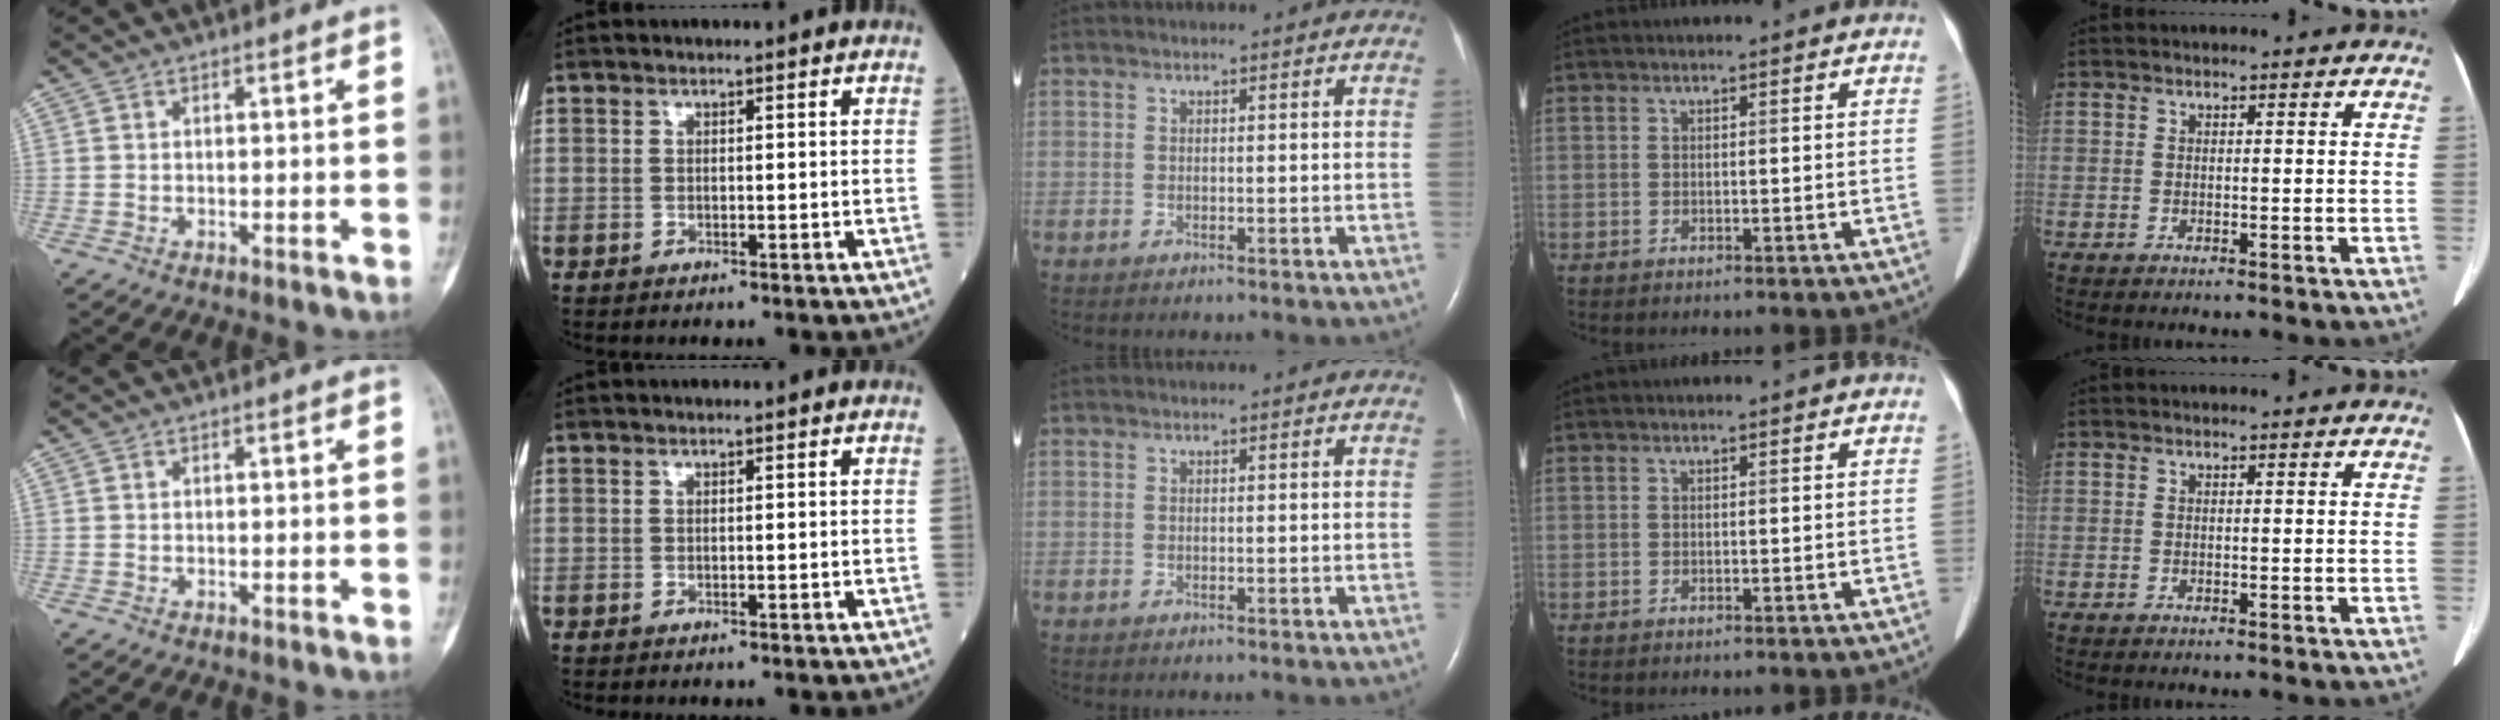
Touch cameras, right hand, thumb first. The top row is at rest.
{}